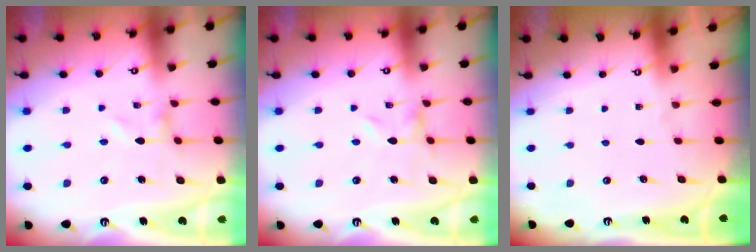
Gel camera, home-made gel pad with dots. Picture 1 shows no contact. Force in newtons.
{"total": 0.0}
{"total": 0.0}